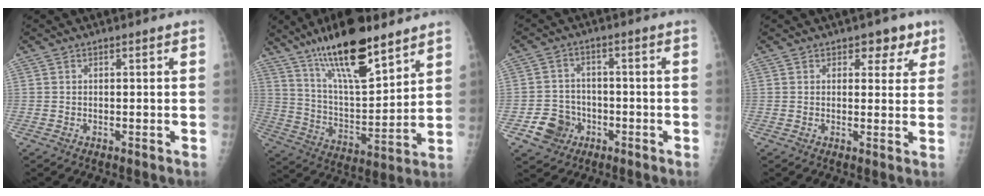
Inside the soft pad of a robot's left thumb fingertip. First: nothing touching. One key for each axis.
{"total": 19.9, "fx": 13.6, "fy": 5.9, "fz": 13.3, "tx": -0.202, "ty": -0.066, "tz": 0.243}
{"total": 6.9, "fx": -3.0, "fy": 5.9, "fz": 1.8, "tx": -0.007, "ty": 0.019, "tz": -0.045}
{"total": 4.3, "fx": 2.6, "fy": 2.9, "fz": 2.0, "tx": 0.010, "ty": -0.009, "tz": 0.028}